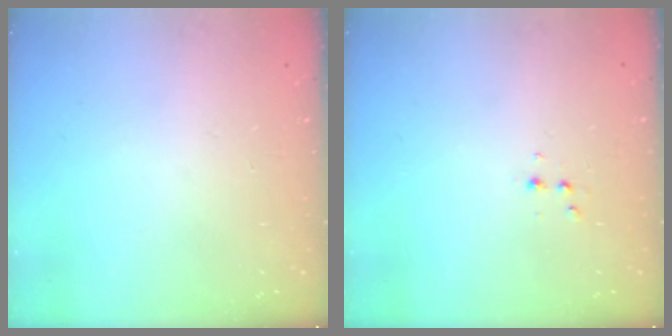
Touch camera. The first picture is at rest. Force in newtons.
{"total": 3.1, "press": 3.0, "slide": 0.9}